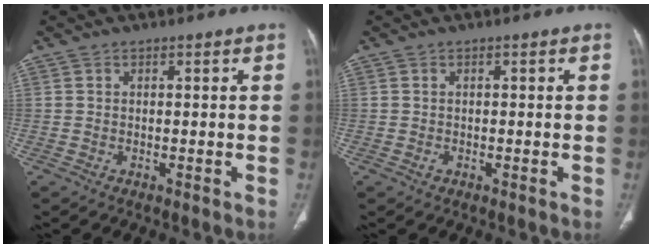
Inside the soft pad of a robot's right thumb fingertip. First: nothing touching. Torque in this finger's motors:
{"motor_torque": [0.11, 0.03, 0.26, -0.18, -0.02]}